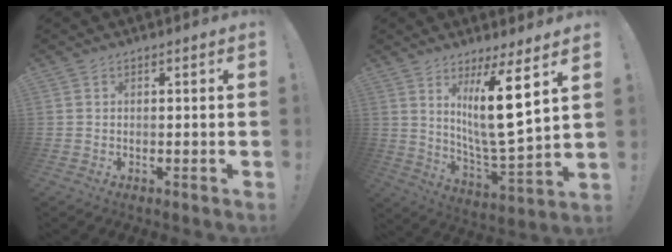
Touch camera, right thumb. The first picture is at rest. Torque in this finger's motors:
{"motor_torque": [-0.13, 0.91, 0.76, 0.92, 0.36]}